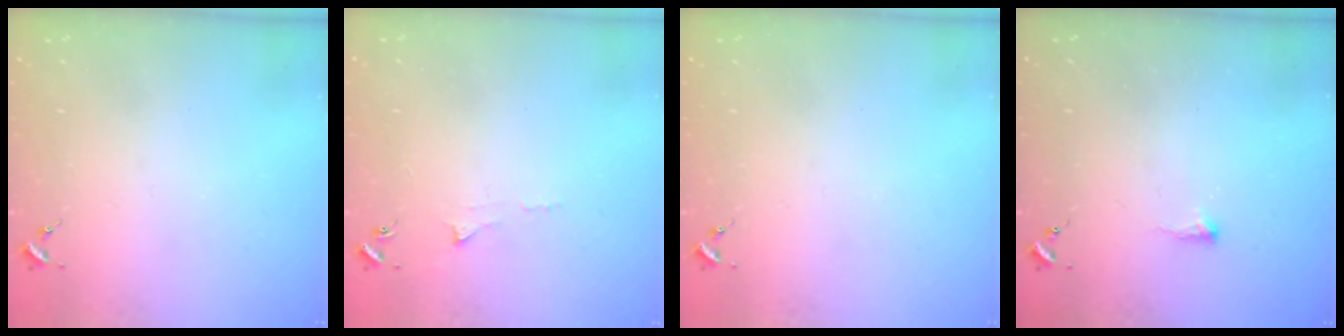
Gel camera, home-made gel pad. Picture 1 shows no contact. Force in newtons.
{"total": 3.5, "press": 3.5, "slide": 0.5}
{"total": 0.0}
{"total": 3.4, "press": 3.3, "slide": 0.7}